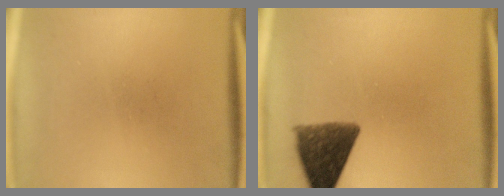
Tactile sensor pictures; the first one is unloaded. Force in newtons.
{"total": 10.0}